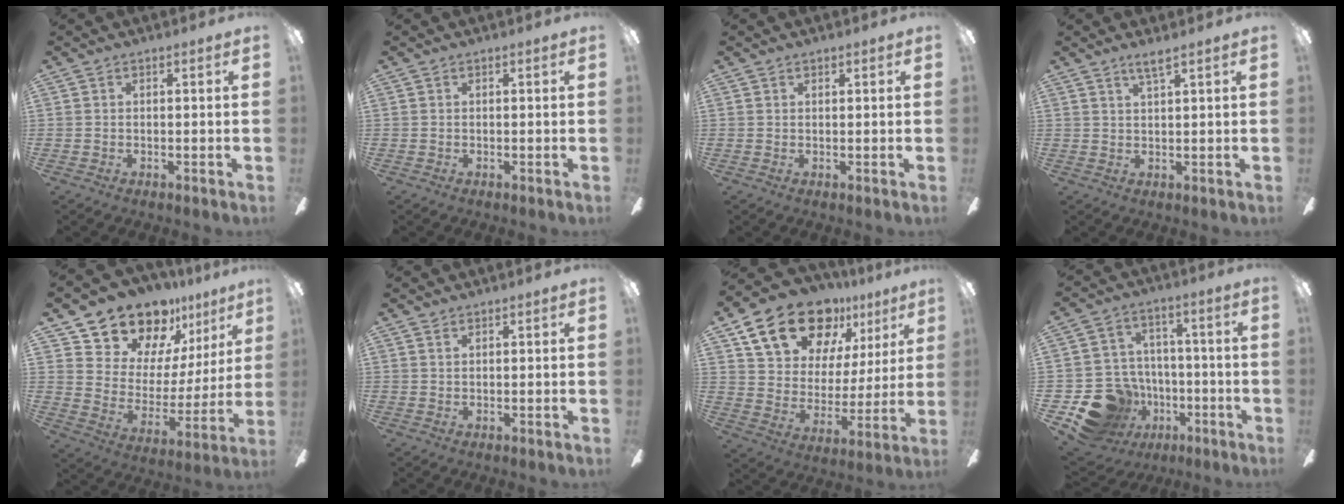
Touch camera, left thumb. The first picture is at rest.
{"total": 0.0}
{"total": 0.6, "force": [0.5, 0.3, 0.1], "torque": [-0.001, 0.001, 0.010]}
{"total": 2.8, "force": [2.3, 0.0, 1.7], "torque": [-0.039, -0.004, 0.041]}
{"total": 15.0, "force": [13.1, 7.1, 2.1], "torque": [-0.070, -0.116, 0.243]}
{"total": 1.0, "force": [0.8, 0.5, 0.4], "torque": [-0.011, 0.000, 0.016]}
{"total": 21.4, "force": [14.2, 12.4, 10.1], "torque": [-0.180, -0.072, 0.258]}
{"total": 16.2, "force": [-7.4, 13.1, 6.0], "torque": [-0.128, 0.050, -0.105]}